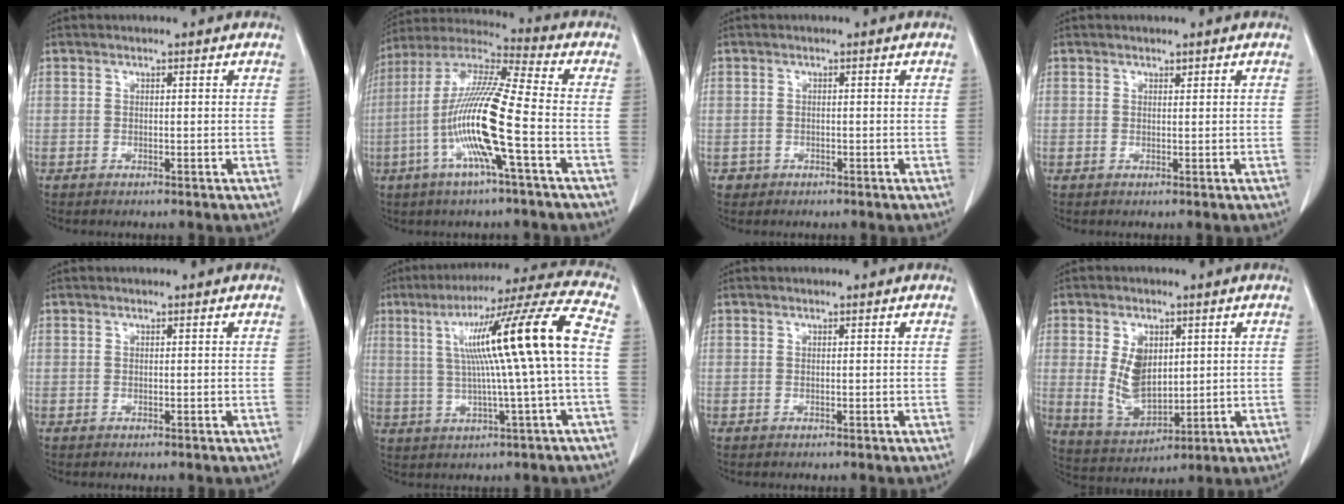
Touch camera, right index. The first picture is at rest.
{"total": 15.6, "force": [-4.4, 0.3, 14.9], "torque": [-0.302, -0.001, -0.093]}
{"total": 1.7, "force": [-0.6, 1.6, 0.0], "torque": [0.000, 0.006, -0.008]}
{"total": 0.6, "force": [0.4, 0.4, 0.2], "torque": [-0.001, -0.002, 0.007]}
{"total": 0.0}
{"total": 17.3, "force": [1.8, -1.1, 17.2], "torque": [-0.274, 0.027, 0.025]}
{"total": 0.0}
{"total": 9.2, "force": [1.3, 5.5, 7.3], "torque": [-0.148, 0.003, 0.043]}